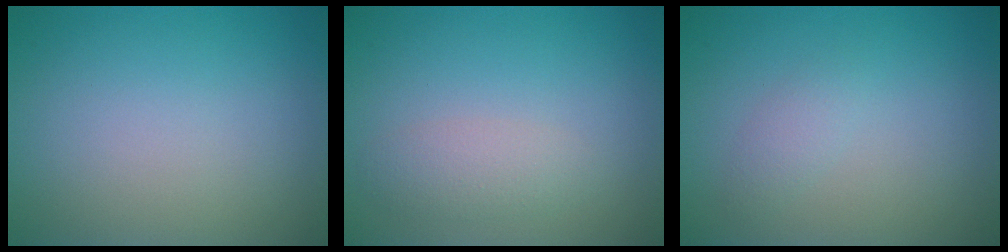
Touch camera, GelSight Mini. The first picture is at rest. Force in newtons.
{"total": 1.9, "press": 1.9, "slide": 0.0}
{"total": 1.2, "press": 1.2, "slide": 0.0}